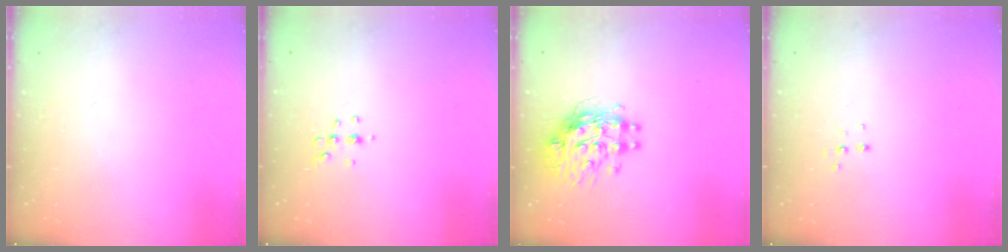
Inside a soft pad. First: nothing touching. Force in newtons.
{"total": 5.3, "press": 5.1, "slide": 1.5}
{"total": 11.5, "press": 11.4, "slide": 0.9}
{"total": 3.8, "press": 3.8, "slide": 0.3}